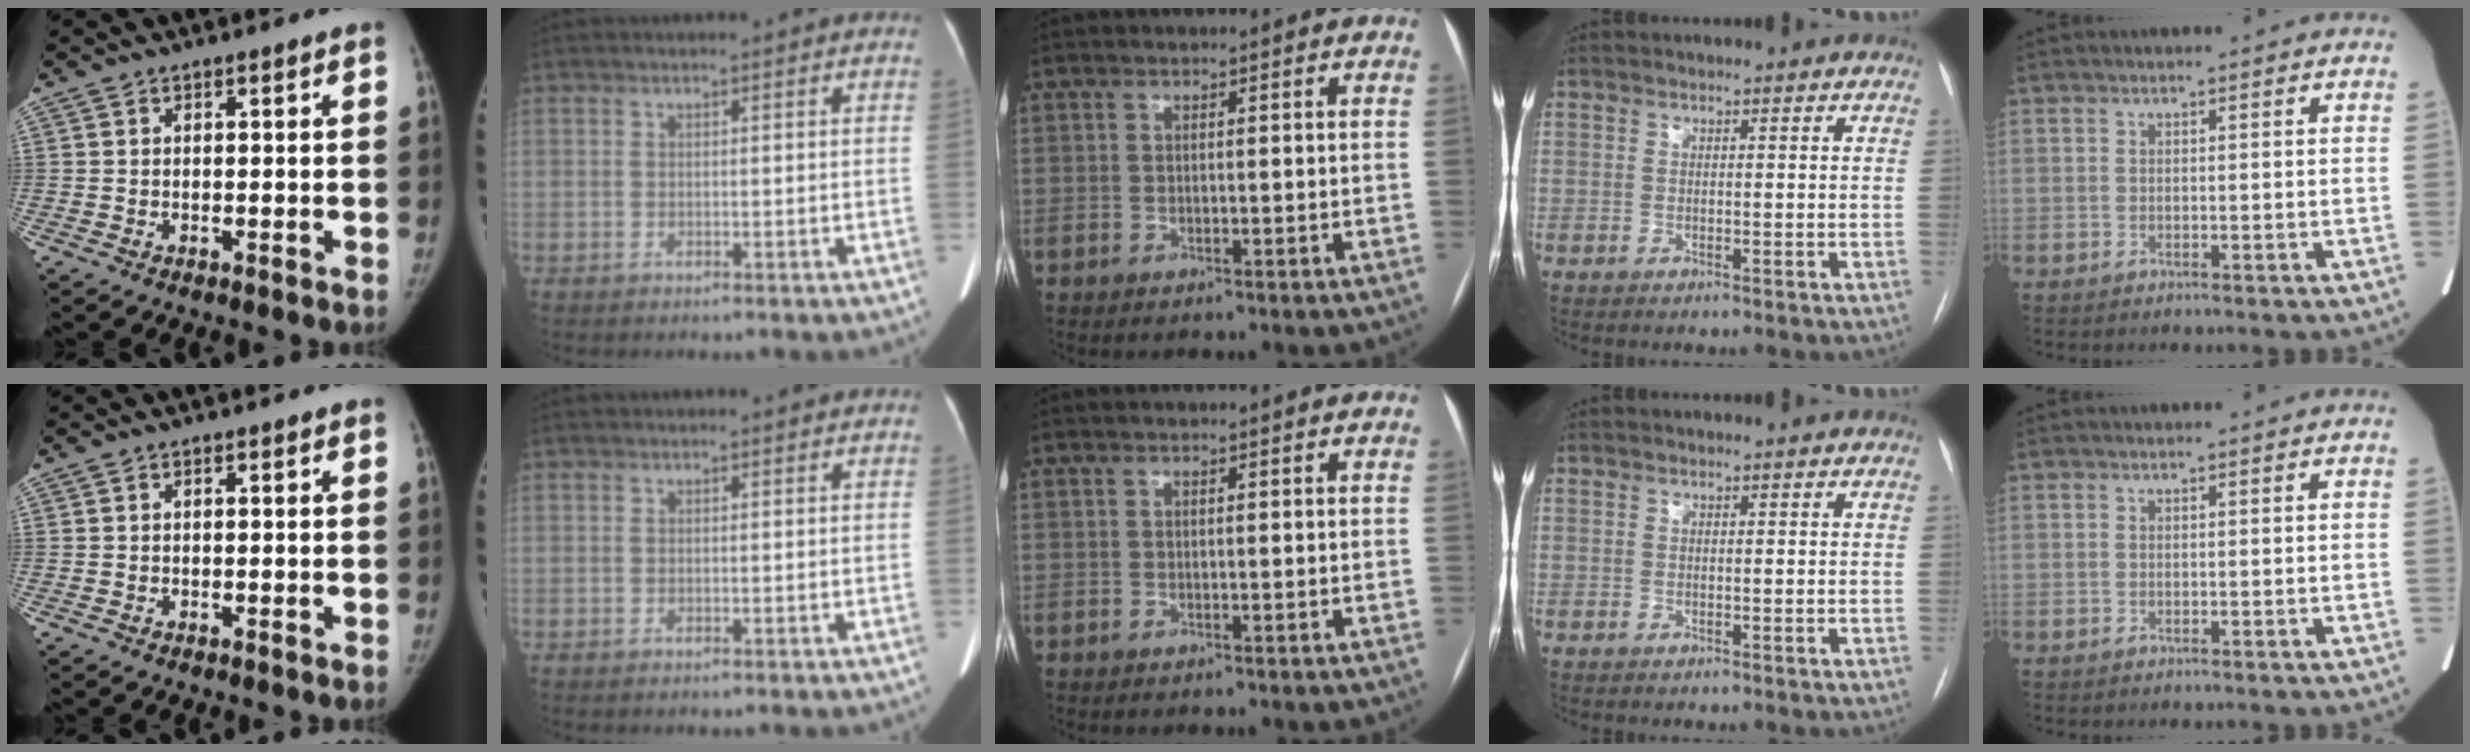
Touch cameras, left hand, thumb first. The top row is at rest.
{"index": {"total": 1.5, "force": [1.4, 0.3, 0.6], "torque": [-0.004, 0.003, 0.012]}}